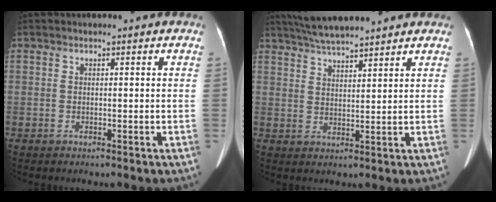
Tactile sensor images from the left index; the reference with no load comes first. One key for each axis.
{"total": 8.0, "fx": 7.2, "fy": 0.7, "fz": 3.3, "tx": -0.059, "ty": 0.027, "tz": 0.116}